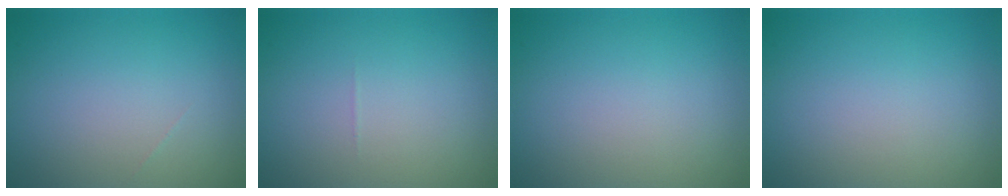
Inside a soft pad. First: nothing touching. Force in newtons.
{"total": 0.0}
{"total": 0.0}
{"total": 0.0}